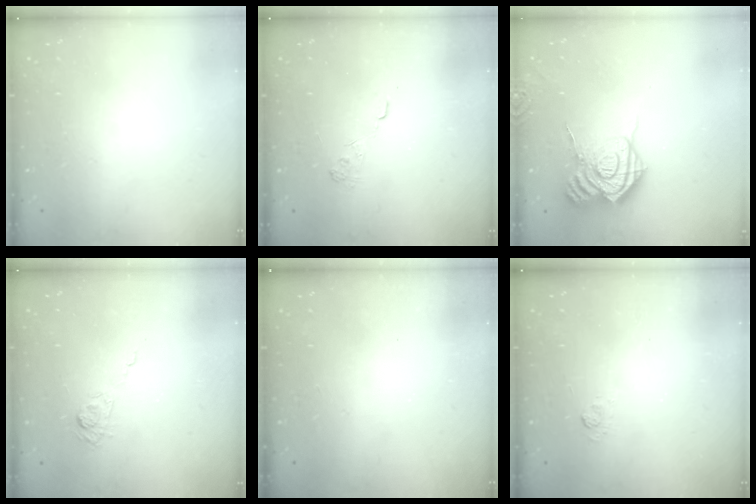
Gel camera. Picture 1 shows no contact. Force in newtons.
{"total": 3.2, "press": 2.8, "slide": 1.5}
{"total": 17.9, "press": 17.8, "slide": 1.8}
{"total": 5.7, "press": 5.5, "slide": 1.6}
{"total": 2.3, "press": 2.2, "slide": 0.8}
{"total": 2.4, "press": 1.9, "slide": 1.4}